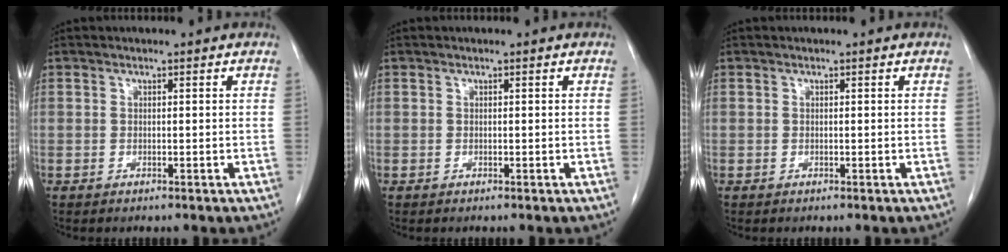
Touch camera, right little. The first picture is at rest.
{"total": 0.0}
{"total": 0.0}